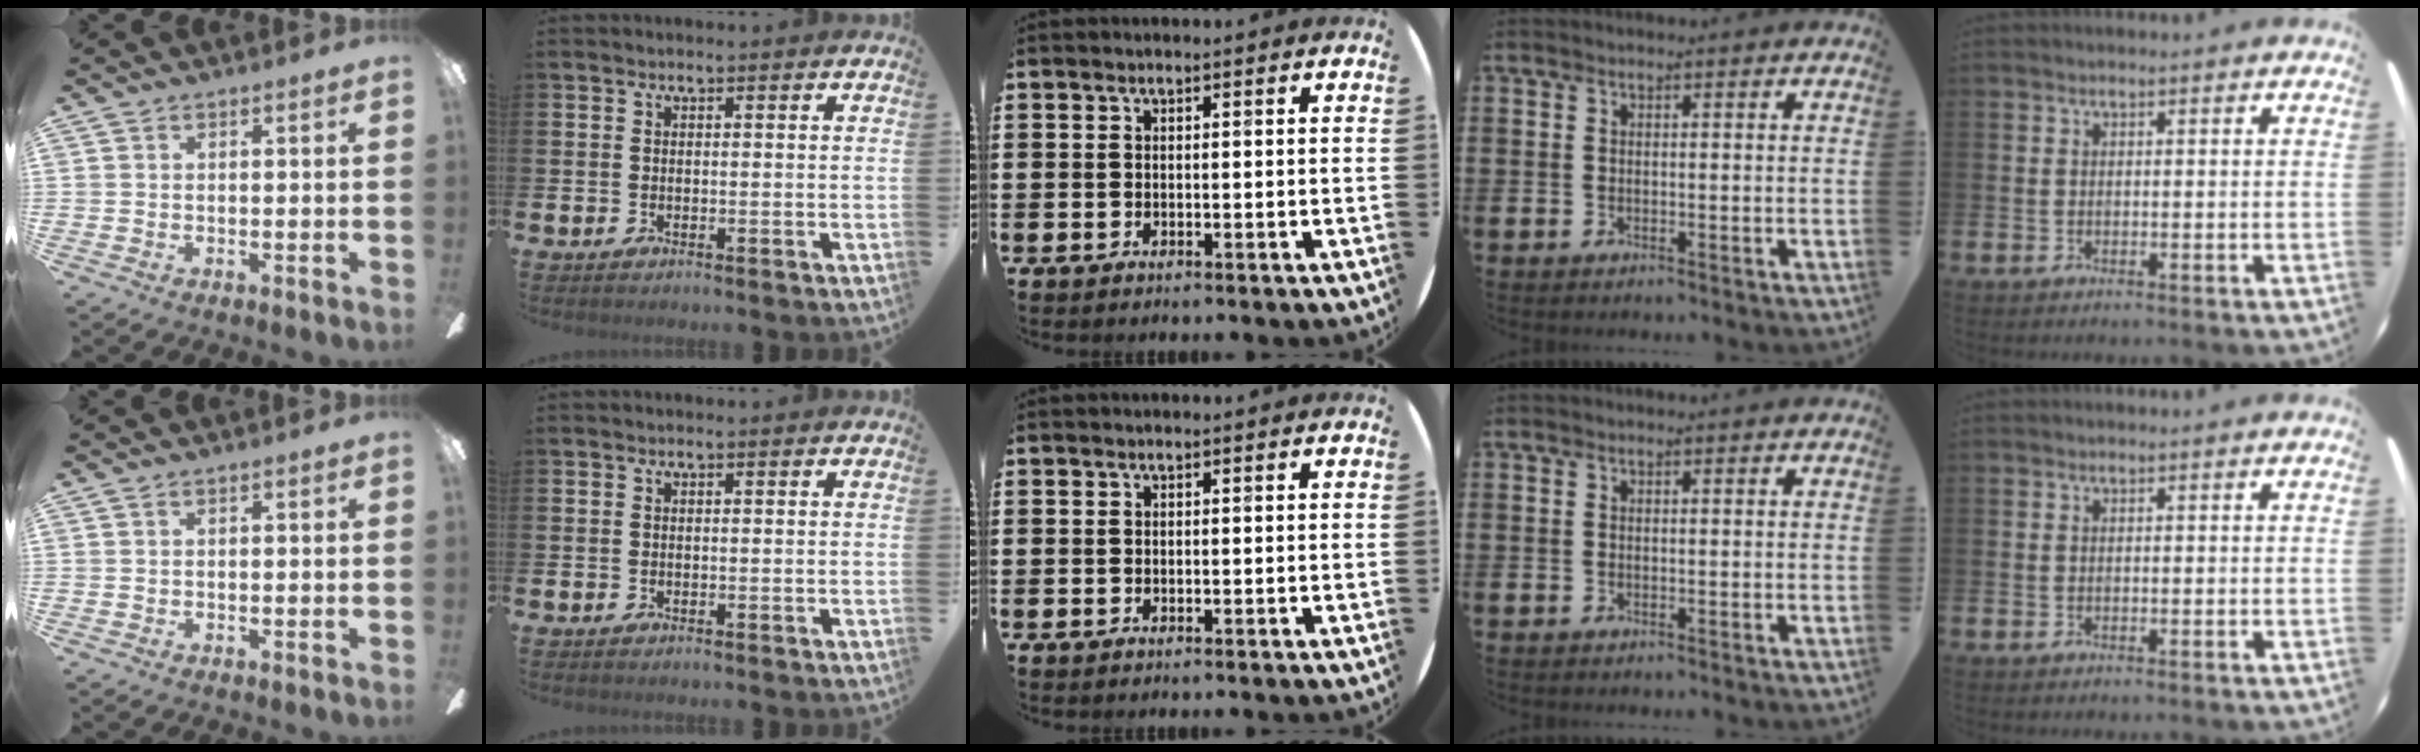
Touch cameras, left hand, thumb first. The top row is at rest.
{}